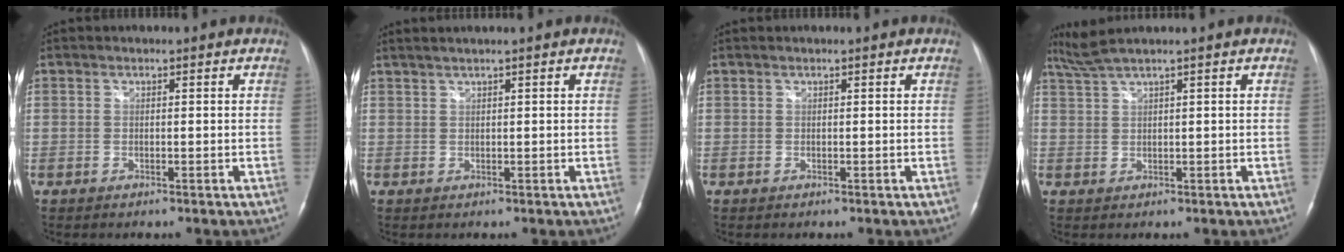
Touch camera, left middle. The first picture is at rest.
{"total": 2.7, "force": [2.0, -0.4, 1.8], "torque": [-0.039, 0.018, 0.043]}
{"total": 0.5, "force": [0.4, -0.1, 0.3], "torque": [-0.010, 0.012, 0.011]}
{"total": 2.8, "force": [2.3, -0.9, 1.5], "torque": [-0.044, 0.015, 0.054]}